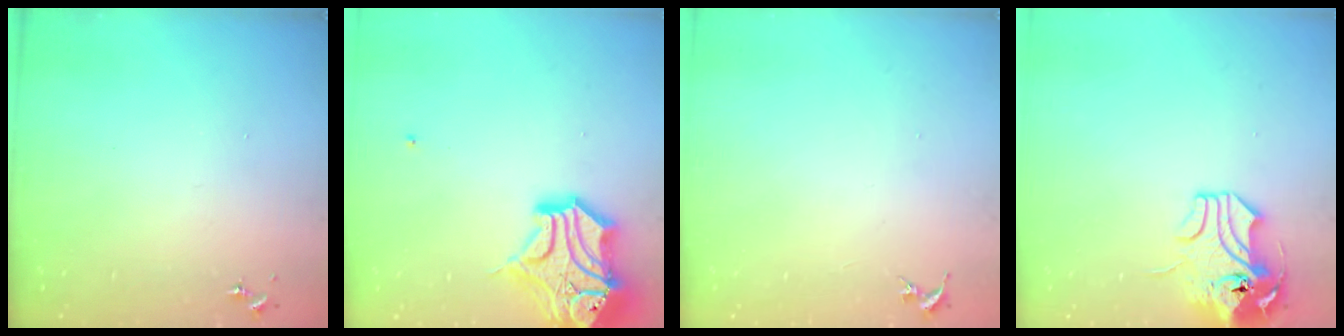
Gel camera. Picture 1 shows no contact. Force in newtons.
{"total": 18.1, "press": 17.9, "slide": 2.4}
{"total": 0.0}
{"total": 11.0, "press": 10.8, "slide": 1.9}